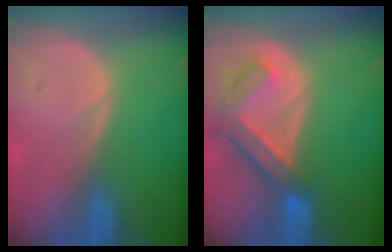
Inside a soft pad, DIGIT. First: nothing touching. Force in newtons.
{"total": 7.1, "press": 6.2, "slide": 3.5}